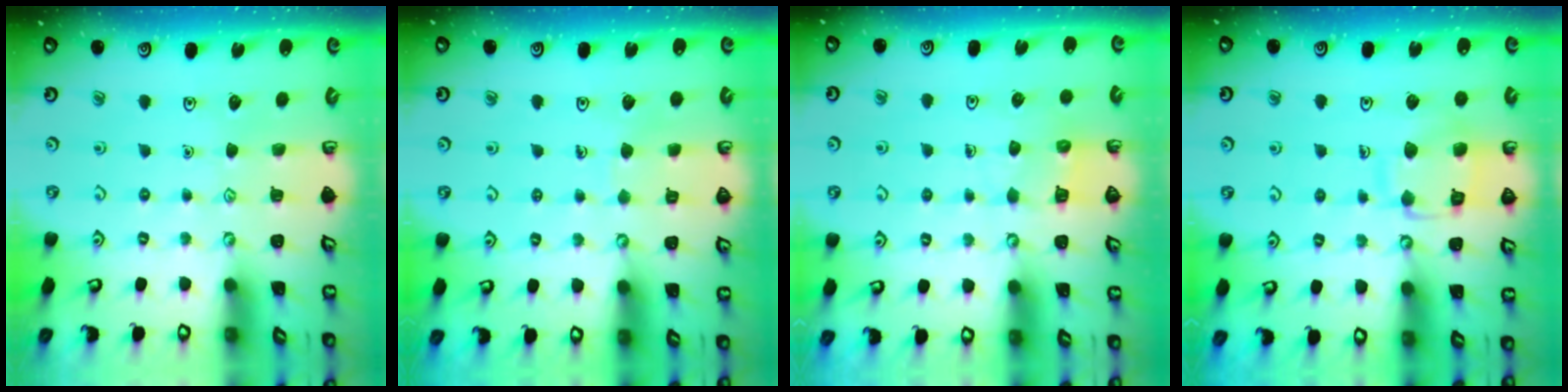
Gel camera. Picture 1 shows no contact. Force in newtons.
{"total": 2.3, "press": 2.3, "slide": 0.1}
{"total": 4.8, "press": 4.8, "slide": 0.3}
{"total": 11.5, "press": 11.5, "slide": 0.9}